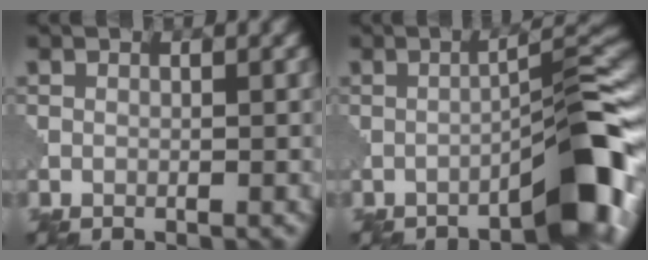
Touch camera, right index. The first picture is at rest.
{"total": 7.1, "force": [-4.0, 0.8, 5.8], "torque": [-0.073, 0.022, -0.058]}